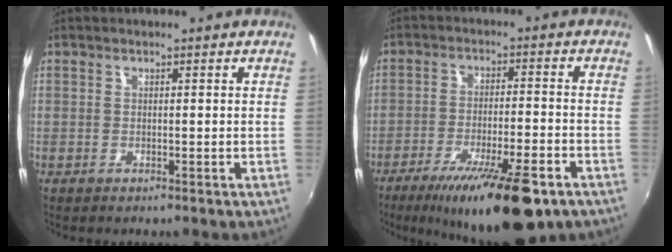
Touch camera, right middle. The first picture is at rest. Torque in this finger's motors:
{"motor_torque": [1.25, -0.89, 0.37, 0.17]}